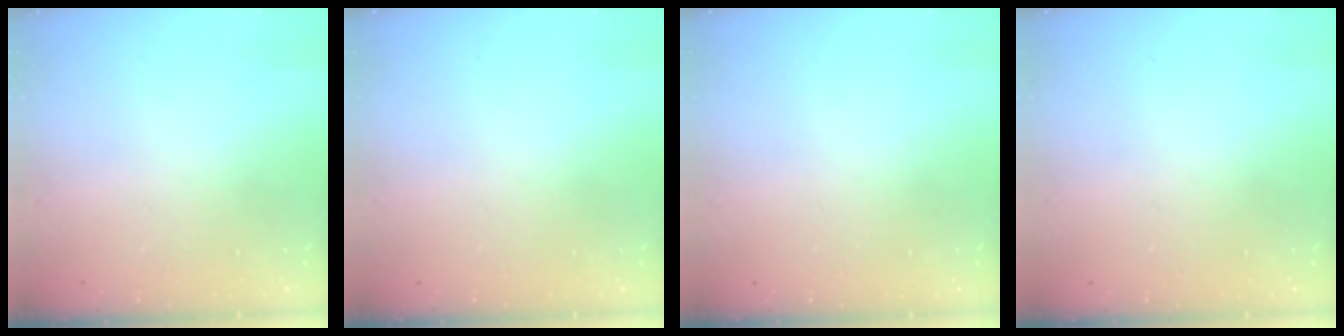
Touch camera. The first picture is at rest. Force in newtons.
{"total": 0.0}
{"total": 0.0}
{"total": 0.0}